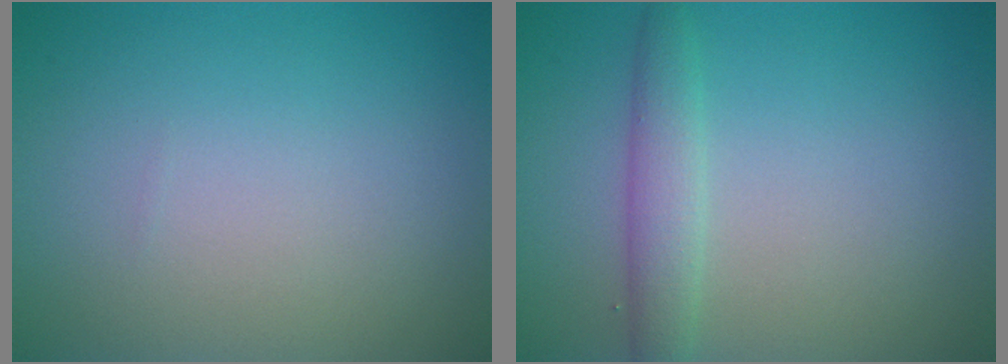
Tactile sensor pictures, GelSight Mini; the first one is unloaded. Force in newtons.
{"total": 2.4, "press": 2.4, "slide": 0.1}